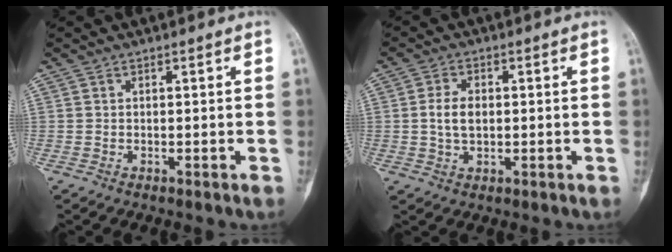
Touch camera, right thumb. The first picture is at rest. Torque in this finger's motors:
{"motor_torque": [0.03, 0.11, 0.33, -0.36, -0.02]}